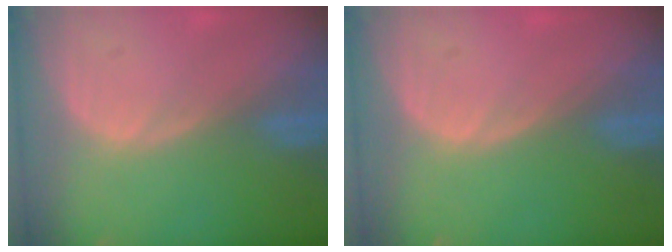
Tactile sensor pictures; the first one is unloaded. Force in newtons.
{"total": 0.0}